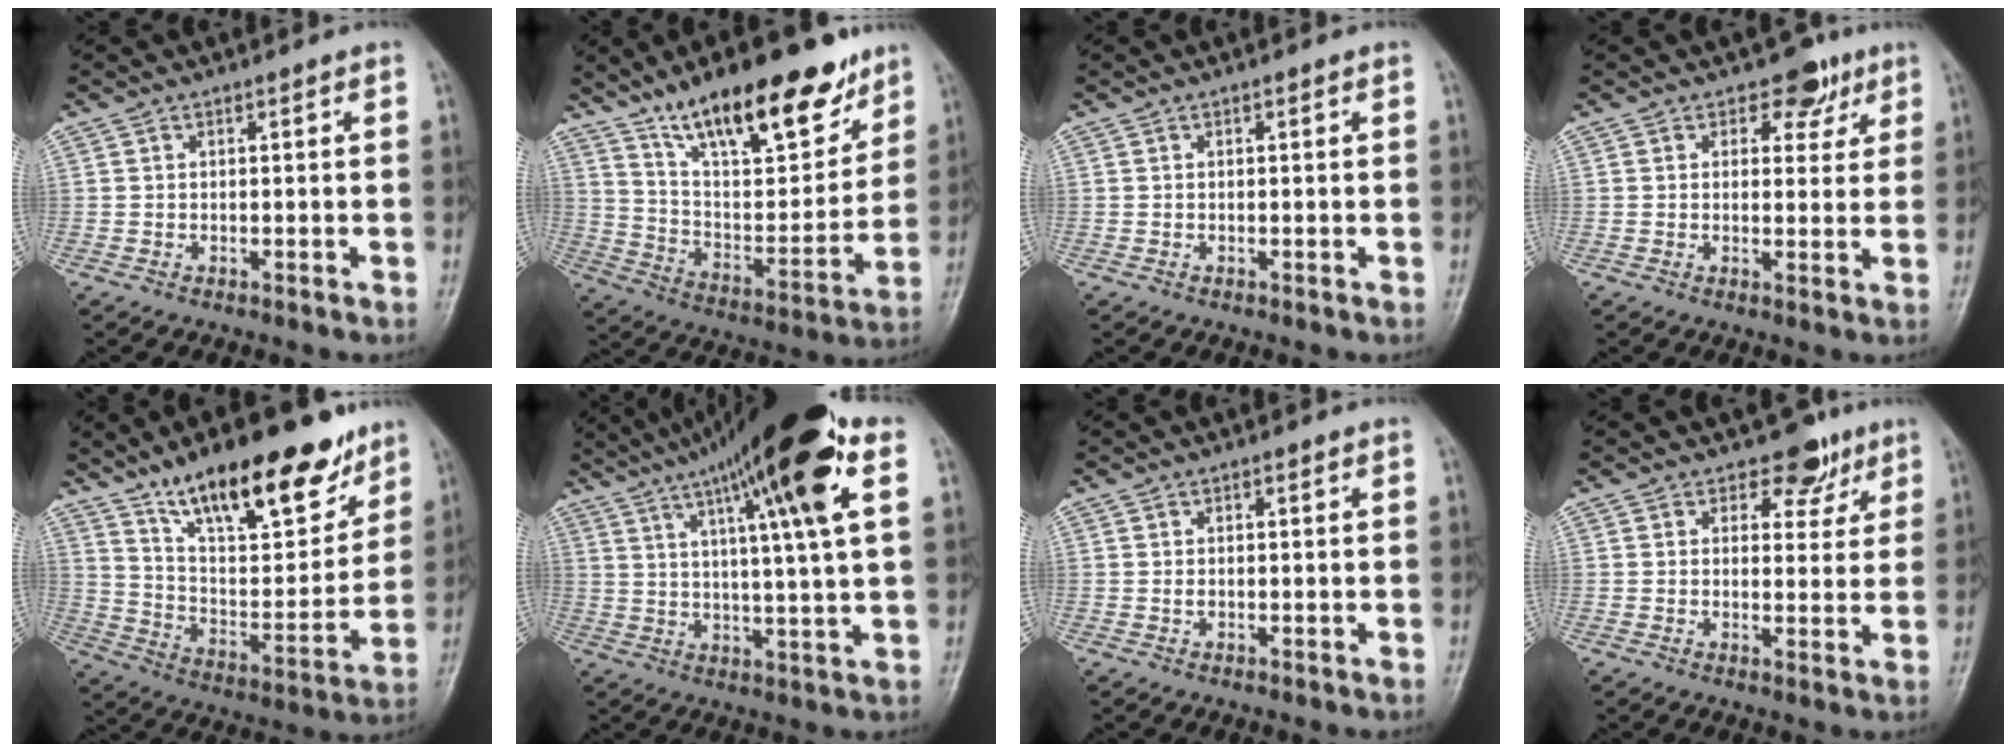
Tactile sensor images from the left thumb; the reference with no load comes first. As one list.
[{"total": 23.1, "force": [15.6, 8.2, 14.9], "torque": [-0.190, -0.063, 0.263]}, {"total": 0.0}, {"total": 5.1, "force": [3.1, 3.5, 2.2], "torque": [0.007, -0.012, 0.038]}, {"total": 23.4, "force": [15.8, 8.3, 15.1], "torque": [-0.190, -0.063, 0.263]}, {"total": 20.9, "force": [9.7, 2.9, 18.3], "torque": [-0.289, 0.004, 0.149]}, {"total": 0.9, "force": [0.2, 0.6, 0.6], "torque": [-0.009, 0.001, 0.005]}, {"total": 5.4, "force": [3.7, 3.5, 1.9], "torque": [0.014, -0.017, 0.048]}]